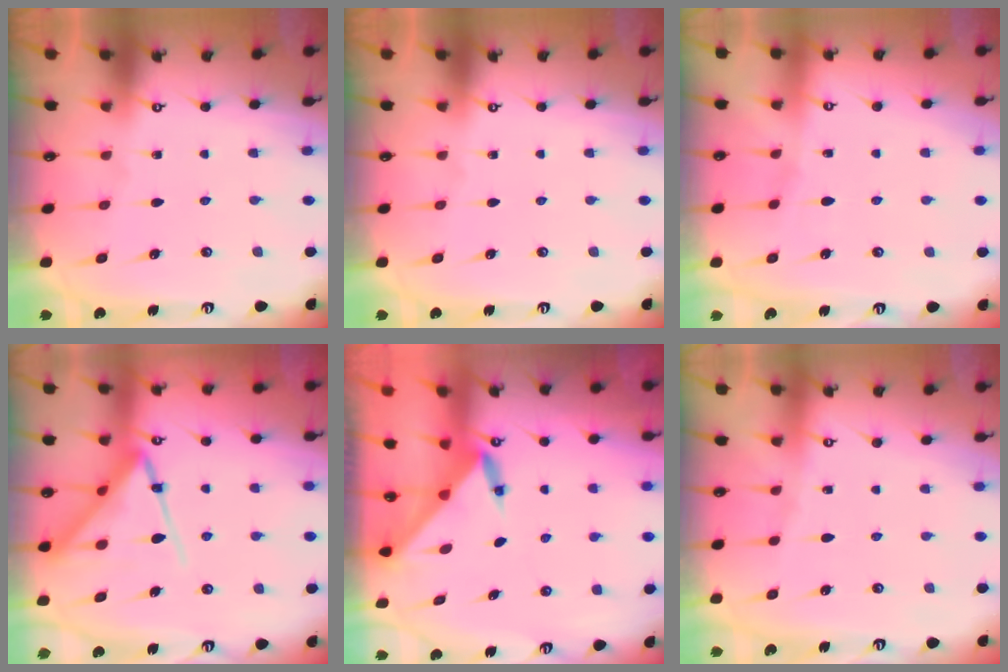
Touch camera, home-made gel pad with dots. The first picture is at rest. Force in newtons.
{"total": 0.0}
{"total": 2.9, "press": 2.9, "slide": 0.5}
{"total": 13.9, "press": 13.8, "slide": 1.3}
{"total": 3.4, "press": 3.4, "slide": 0.4}
{"total": 2.2, "press": 2.1, "slide": 0.5}